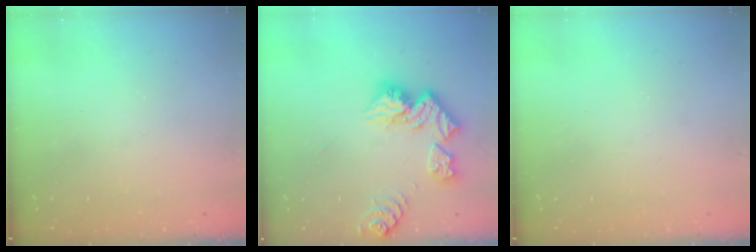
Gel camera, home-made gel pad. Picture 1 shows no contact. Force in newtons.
{"total": 13.1, "press": 13.0, "slide": 1.4}
{"total": 0.7, "press": 0.7, "slide": 0.1}